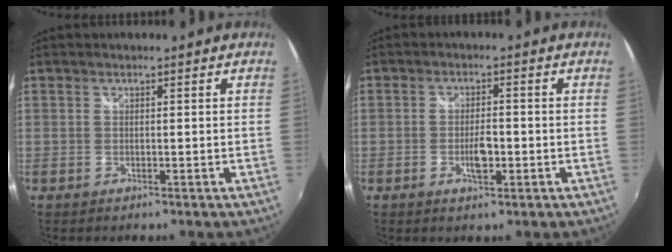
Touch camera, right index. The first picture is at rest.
{"total": 4.1, "force": [-1.2, 1.6, 3.6], "torque": [-0.067, -0.002, -0.020]}